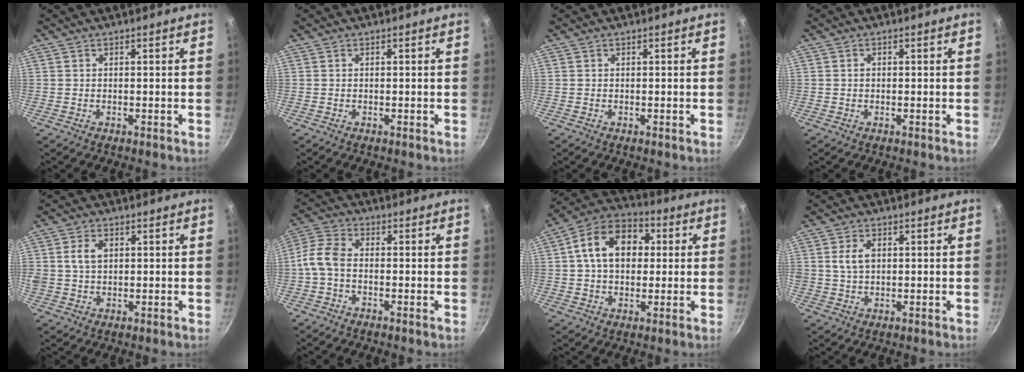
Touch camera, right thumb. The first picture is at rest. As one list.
[{"total": 0.0}, {"total": 0.0}, {"total": 0.8, "force": [0.0, 0.7, 0.4], "torque": [-0.006, 0.004, 0.001]}, {"total": 4.6, "force": [1.1, 3.2, 3.1], "torque": [-0.047, 0.002, 0.018]}, {"total": 5.9, "force": [-1.4, 3.7, 4.3], "torque": [-0.097, 0.026, -0.044]}, {"total": 14.3, "force": [2.4, 10.2, 9.8], "torque": [-0.126, 0.025, 0.021]}, {"total": 4.4, "force": [0.9, 3.0, 3.1], "torque": [-0.050, 0.003, 0.016]}]